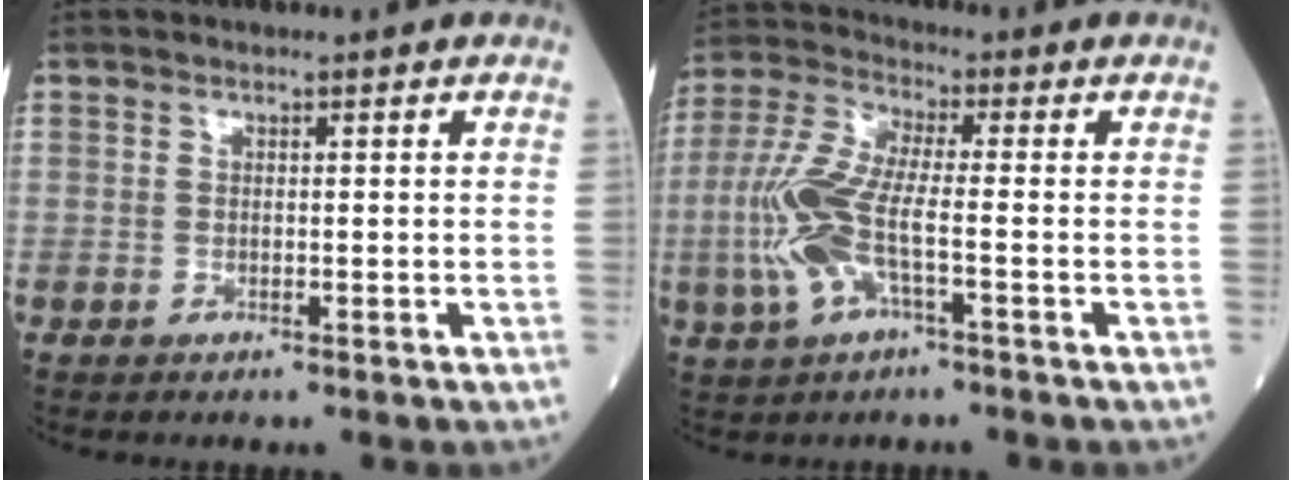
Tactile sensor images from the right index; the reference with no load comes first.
{"total": 10.0, "force": [-2.4, 2.4, 9.4], "torque": [-0.226, 0.004, -0.049]}